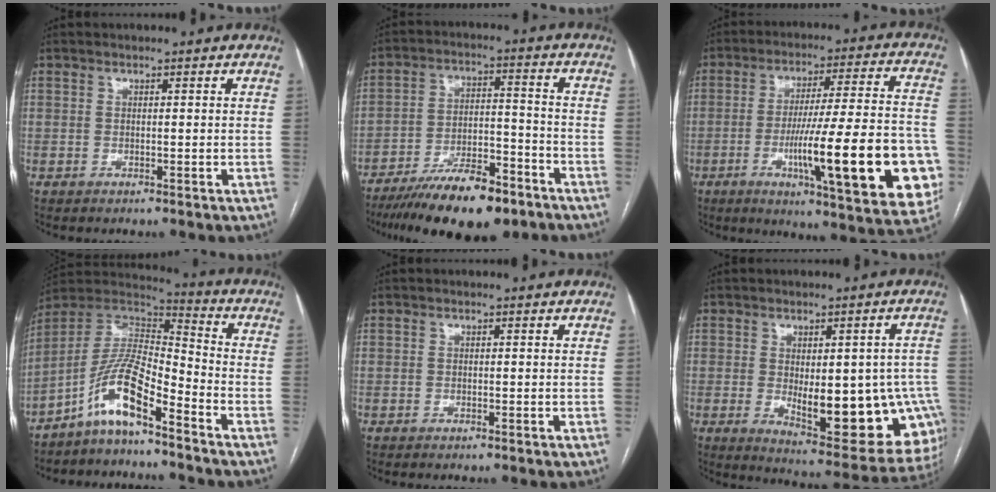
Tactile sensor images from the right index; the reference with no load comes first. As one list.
[{"total": 15.0, "force": [-11.1, 4.1, 9.3], "torque": [-0.154, -0.001, -0.188]}, {"total": 24.2, "force": [-6.8, 2.5, 23.1], "torque": [-0.282, -0.004, -0.090]}, {"total": 10.7, "force": [-7.0, 1.6, 8.0], "torque": [-0.165, 0.019, -0.135]}, {"total": 0.0}, {"total": 18.7, "force": [-4.1, 7.2, 16.8], "torque": [-0.141, 0.007, -0.029]}]